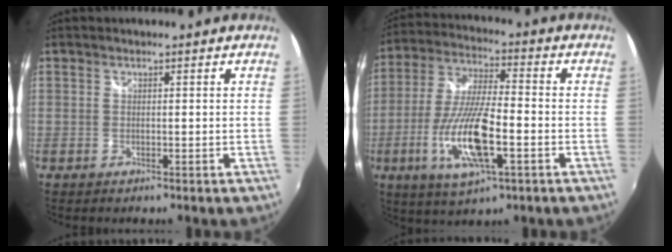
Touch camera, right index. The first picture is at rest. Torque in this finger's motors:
{"motor_torque": [2.14, 0.00, 1.05, 0.19]}